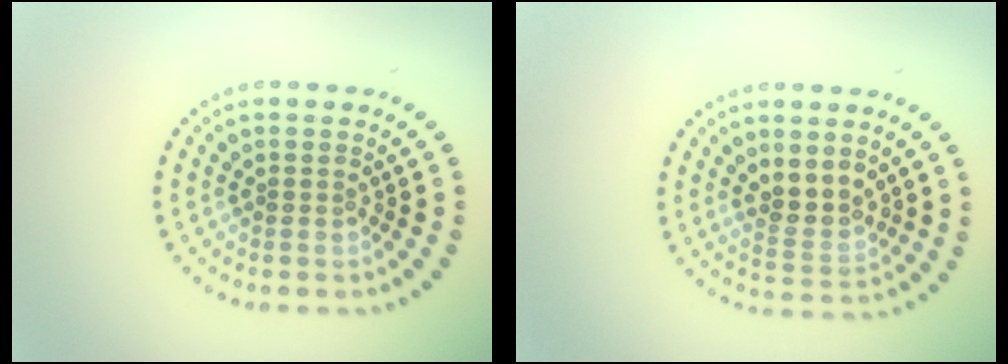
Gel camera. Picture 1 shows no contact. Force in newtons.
{"total": 2.9, "press": 2.7, "slide": 1.2}